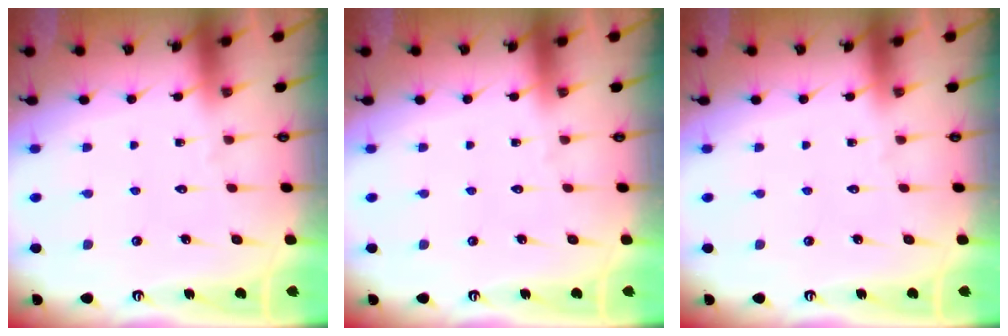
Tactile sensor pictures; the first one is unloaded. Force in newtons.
{"total": 0.0}
{"total": 0.0}